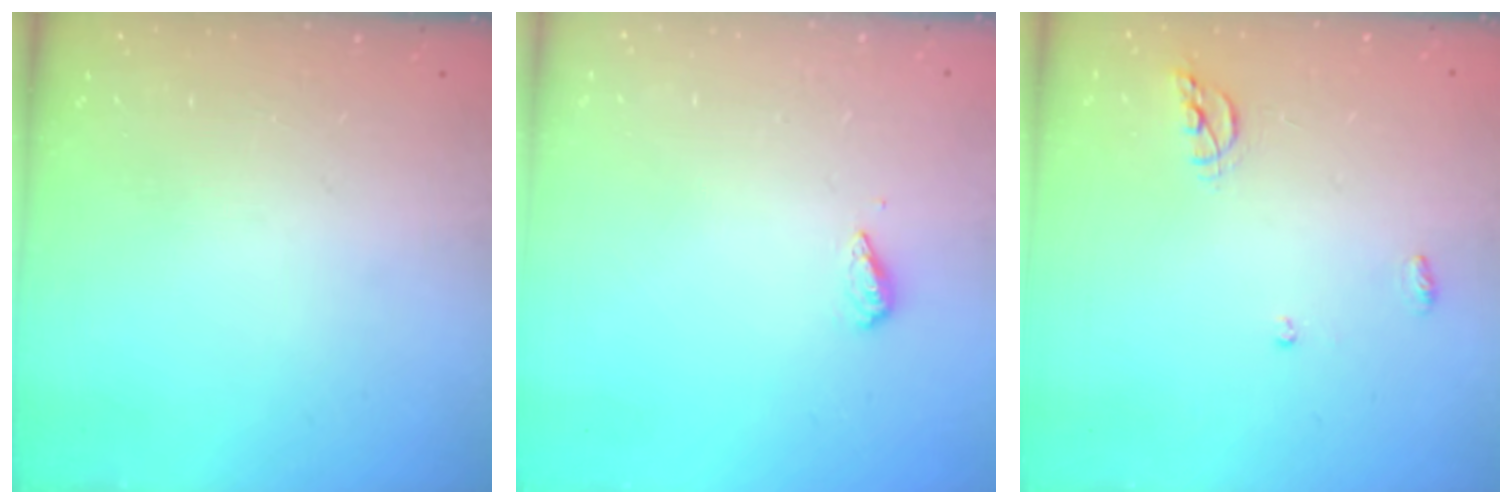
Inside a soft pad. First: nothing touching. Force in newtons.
{"total": 2.9, "press": 2.9, "slide": 0.4}
{"total": 6.5, "press": 6.5, "slide": 0.6}